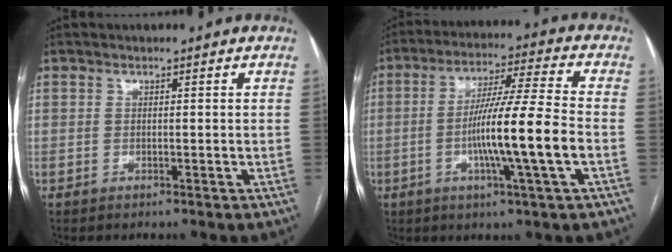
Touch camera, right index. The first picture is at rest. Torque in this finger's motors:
{"motor_torque": [2.01, -0.14, 1.05, 0.15]}